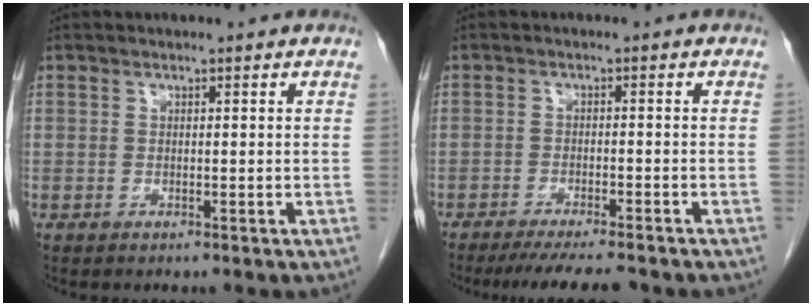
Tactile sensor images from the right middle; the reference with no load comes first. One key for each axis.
{"total": 8.8, "fx": -7.7, "fy": 0.6, "fz": 4.3, "tx": -0.054, "ty": -0.017, "tz": -0.115}